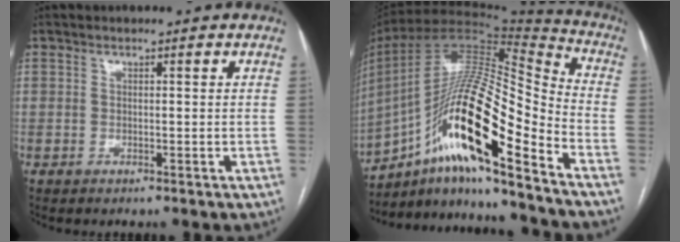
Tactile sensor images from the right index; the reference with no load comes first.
{"total": 22.9, "force": [-12.2, 3.5, 19.1], "torque": [-0.359, 0.002, -0.214]}